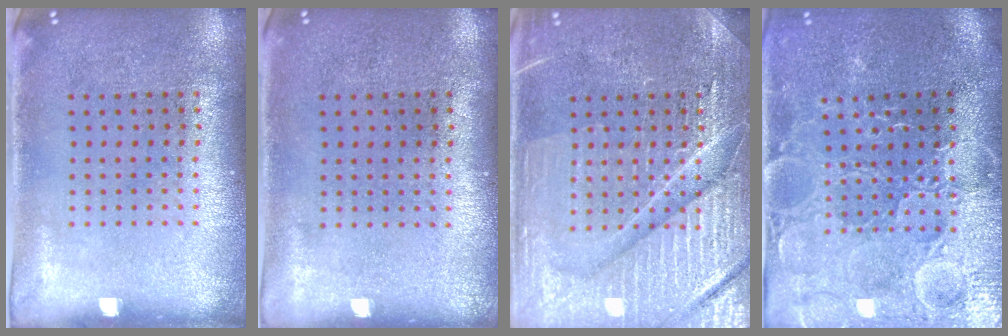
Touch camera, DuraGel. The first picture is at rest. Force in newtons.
{"total": 0.0}
{"total": 7.4, "press": 7.3, "slide": 1.1}
{"total": 3.7, "press": 3.6, "slide": 0.9}